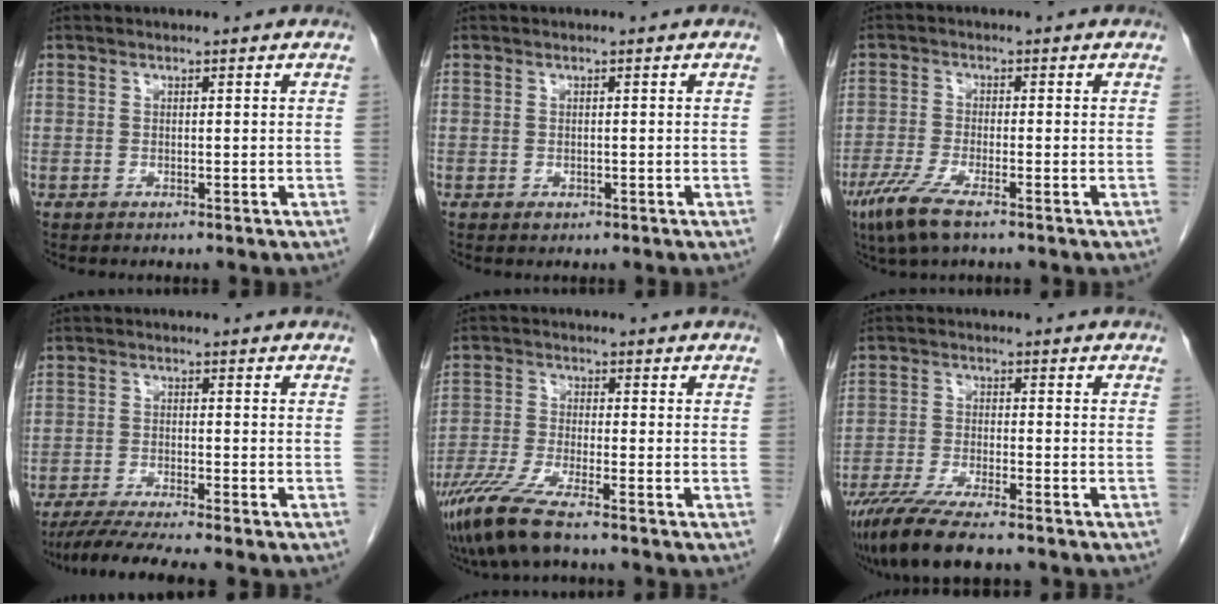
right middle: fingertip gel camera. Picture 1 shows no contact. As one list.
[{"total": 0.6, "force": [-0.3, 0.5, 0.3], "torque": [-0.006, 0.000, -0.001]}, {"total": 6.1, "force": [-3.9, 0.9, 4.6], "torque": [-0.103, -0.017, -0.072]}, {"total": 7.5, "force": [-6.2, -0.7, 4.1], "torque": [-0.064, -0.021, -0.103]}, {"total": 7.6, "force": [-5.5, 0.3, 5.3], "torque": [-0.113, -0.024, -0.108]}, {"total": 11.1, "force": [-8.9, 1.5, 6.5], "torque": [-0.108, -0.026, -0.146]}]